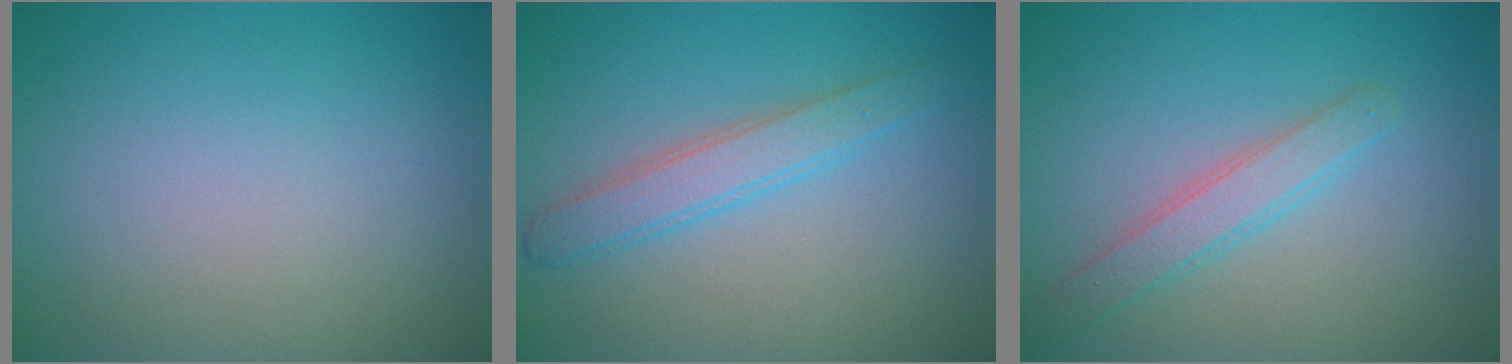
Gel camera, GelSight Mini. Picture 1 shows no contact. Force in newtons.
{"total": 2.8, "press": 2.8, "slide": 0.2}
{"total": 2.5, "press": 2.5, "slide": 0.1}